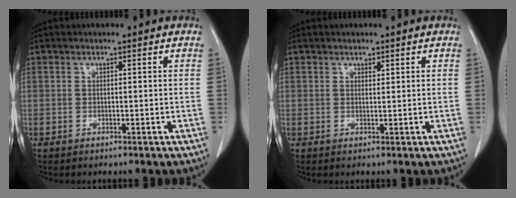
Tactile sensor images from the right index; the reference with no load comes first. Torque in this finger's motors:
{"motor_torque": [0.00, 0.00, 0.00, -0.01]}